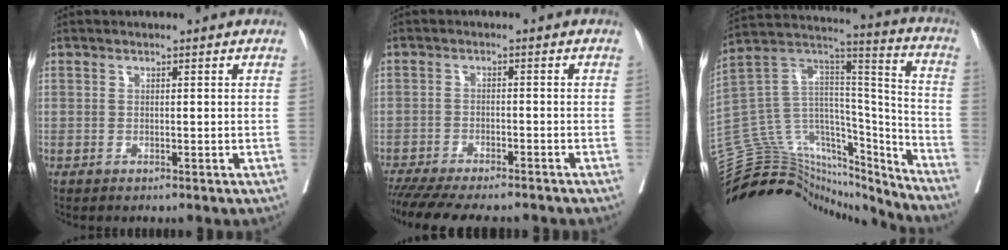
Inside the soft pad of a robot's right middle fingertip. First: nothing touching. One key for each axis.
{"total": 15.4, "fx": -13.5, "fy": 2.8, "fz": 6.8, "tx": -0.135, "ty": -0.027, "tz": -0.192}
{"total": 28.2, "fx": -26.0, "fy": 8.4, "fz": 6.6, "tx": -0.158, "ty": 0.055, "tz": -0.405}